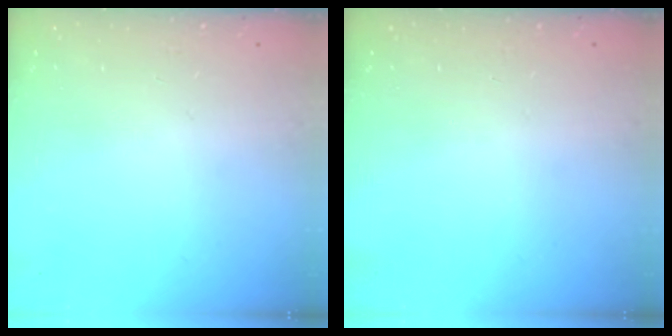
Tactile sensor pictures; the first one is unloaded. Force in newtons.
{"total": 0.0}